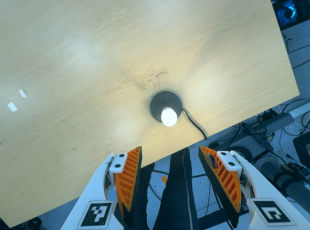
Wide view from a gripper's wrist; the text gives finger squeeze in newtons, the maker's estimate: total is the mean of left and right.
{"total": 0.0}